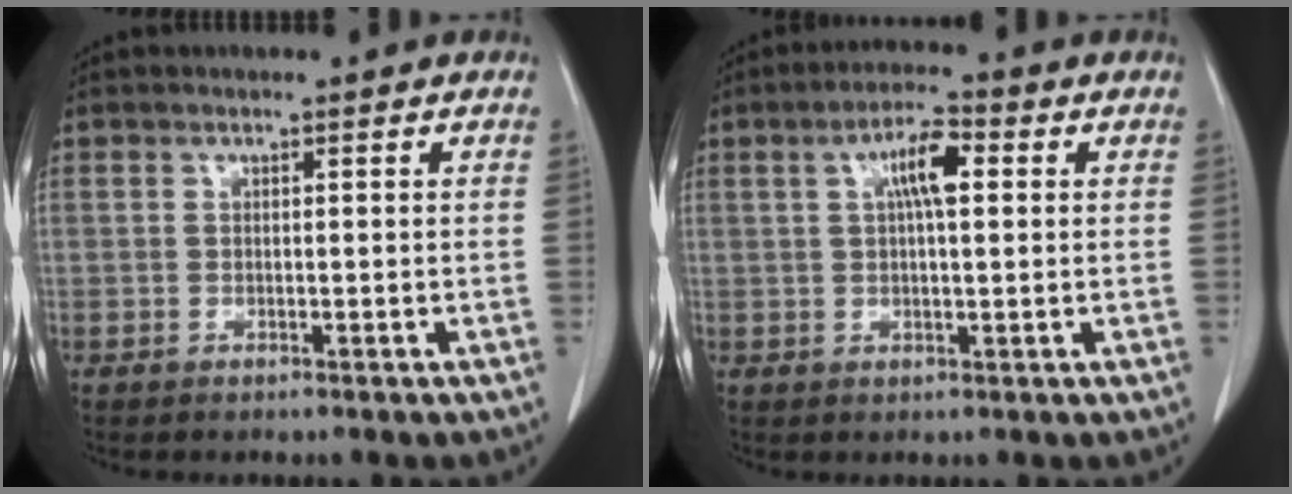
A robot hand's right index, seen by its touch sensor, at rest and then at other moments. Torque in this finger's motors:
{"motor_torque": [0.67, 0.14, 0.15, 0.05]}